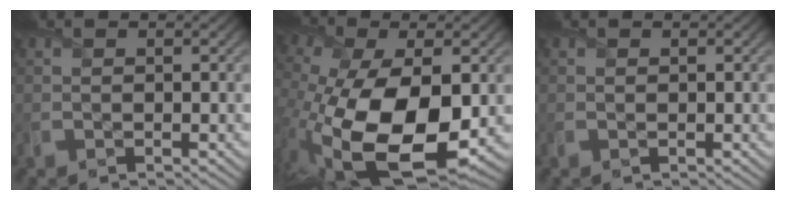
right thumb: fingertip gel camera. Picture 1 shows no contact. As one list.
[{"total": 18.3, "force": [-3.8, 10.0, 14.8], "torque": [-0.309, -0.060, -0.039]}, {"total": 0.6, "force": [0.1, 0.1, 0.5], "torque": [-0.011, 0.000, 0.000]}]